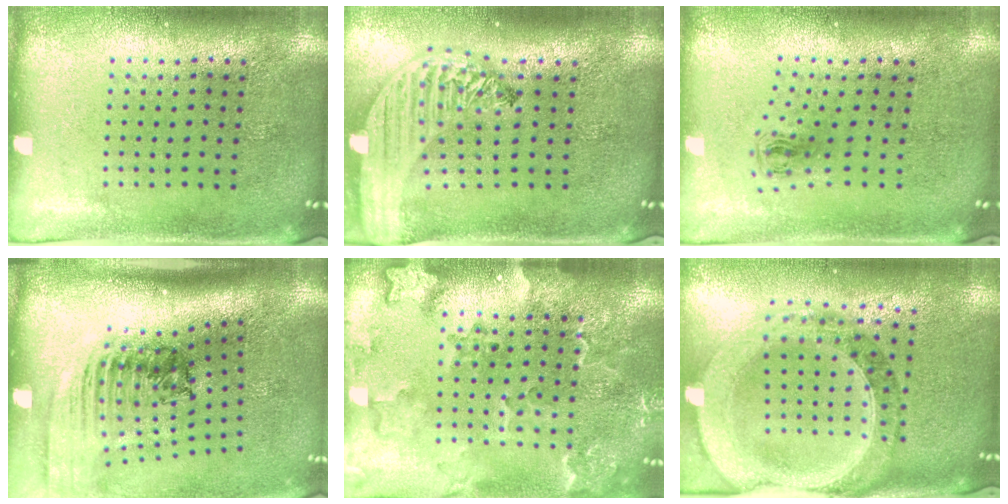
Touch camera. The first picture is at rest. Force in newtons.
{"total": 2.8, "press": 2.3, "slide": 1.6}
{"total": 0.6, "press": 0.3, "slide": 0.6}
{"total": 2.5, "press": 1.8, "slide": 1.7}
{"total": 2.7, "press": 2.4, "slide": 1.2}
{"total": 1.6, "press": 1.5, "slide": 0.6}